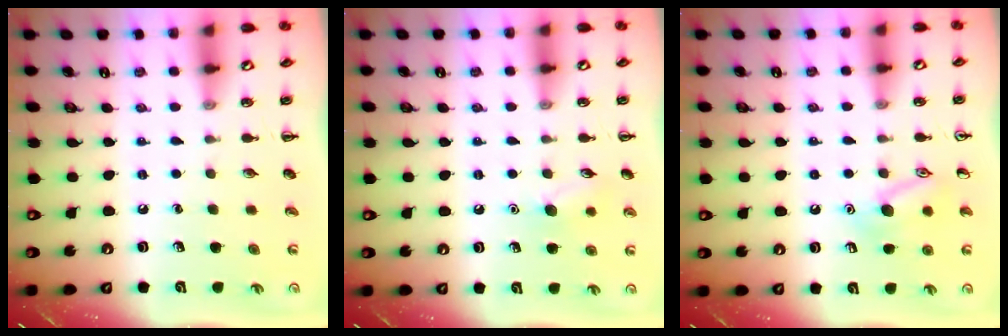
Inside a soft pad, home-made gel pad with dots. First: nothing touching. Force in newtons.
{"total": 7.8, "press": 7.6, "slide": 1.7}
{"total": 10.9, "press": 10.9, "slide": 0.7}